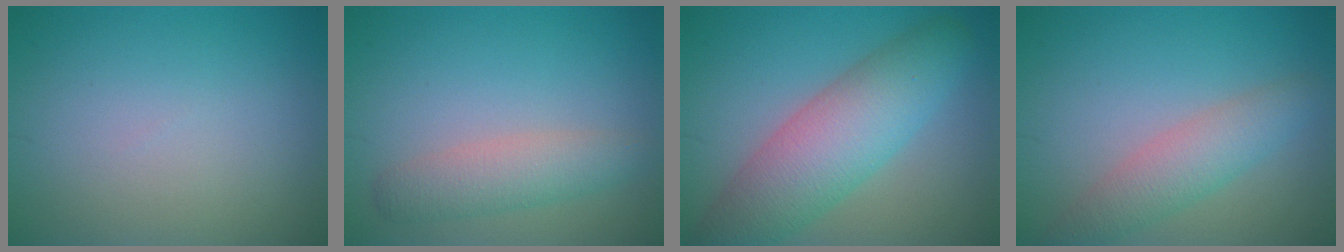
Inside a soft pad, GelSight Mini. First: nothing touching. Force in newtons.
{"total": 3.2, "press": 3.2, "slide": 0.1}
{"total": 7.7, "press": 7.7, "slide": 0.3}
{"total": 3.5, "press": 3.5, "slide": 0.2}